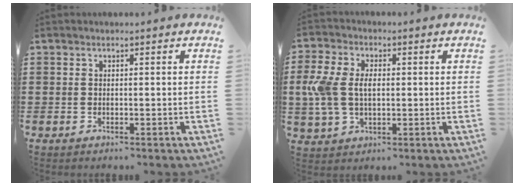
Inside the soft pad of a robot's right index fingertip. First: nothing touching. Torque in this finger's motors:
{"motor_torque": [0.80, -0.23, 0.41, 0.18]}